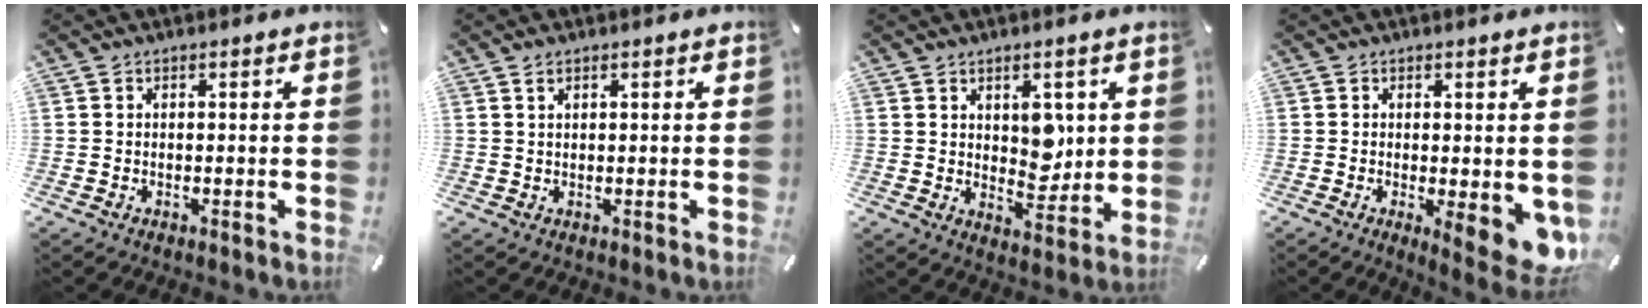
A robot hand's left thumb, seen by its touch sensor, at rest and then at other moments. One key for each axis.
{"total": 1.2, "fx": 0.6, "fy": 0.5, "fz": 0.9, "tx": -0.018, "ty": 0.001, "tz": 0.010}
{"total": 7.1, "fx": 2.4, "fy": 5.0, "fz": 4.4, "tx": -0.046, "ty": -0.014, "tz": 0.039}
{"total": 7.5, "fx": -1.4, "fy": 2.4, "fz": 6.9, "tx": -0.076, "ty": -0.013, "tz": -0.014}